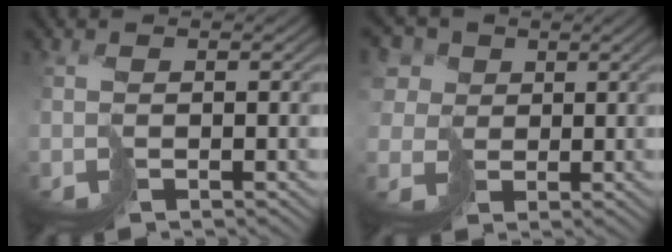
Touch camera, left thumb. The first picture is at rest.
{"total": 6.7, "force": [2.1, 5.7, 2.9], "torque": [-0.116, 0.017, 0.024]}